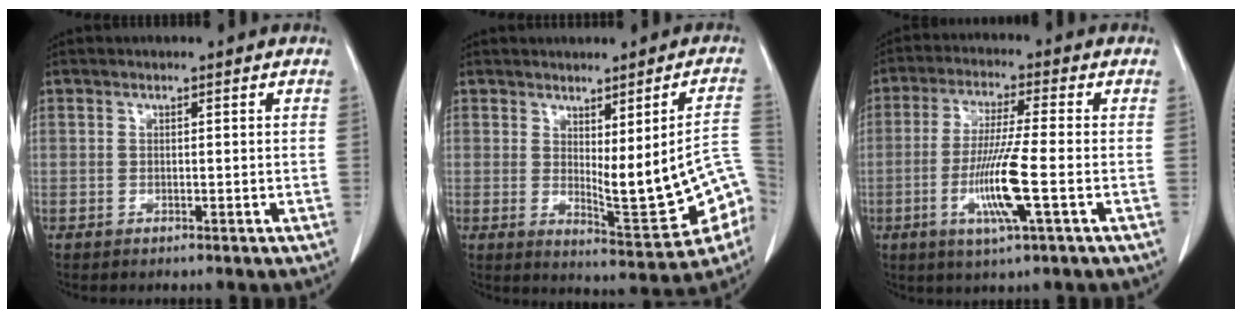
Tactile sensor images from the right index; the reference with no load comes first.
{"total": 12.9, "force": [-2.3, 2.4, 12.5], "torque": [-0.140, 0.000, -0.017]}
{"total": 9.8, "force": [-2.8, -0.4, 9.4], "torque": [-0.187, -0.015, -0.055]}